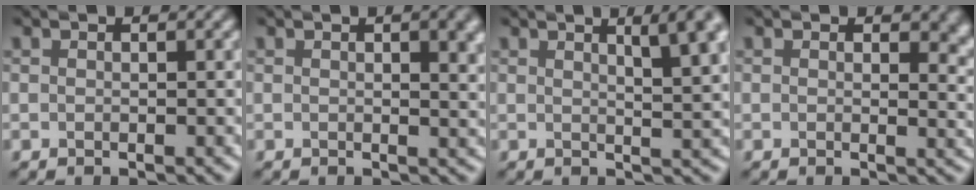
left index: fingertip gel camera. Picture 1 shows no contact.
{"total": 4.1, "force": [1.4, 1.5, 3.5], "torque": [-0.032, 0.004, 0.018]}
{"total": 6.6, "force": [3.1, 2.2, 5.4], "torque": [-0.033, 0.023, 0.031]}
{"total": 2.8, "force": [0.9, 1.7, 2.0], "torque": [-0.017, -0.010, 0.009]}